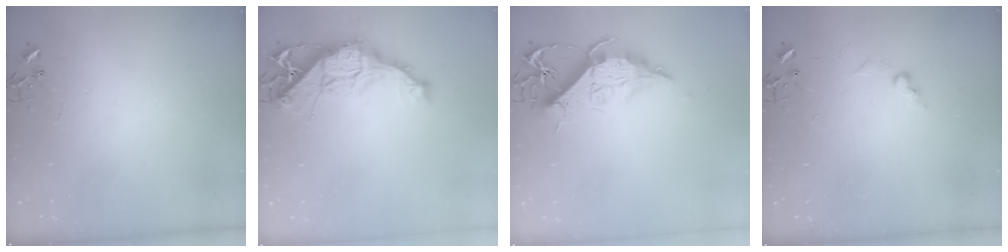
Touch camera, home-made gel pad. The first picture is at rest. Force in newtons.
{"total": 14.2, "press": 14.2, "slide": 1.1}
{"total": 13.7, "press": 13.6, "slide": 1.5}
{"total": 6.9, "press": 6.8, "slide": 1.0}